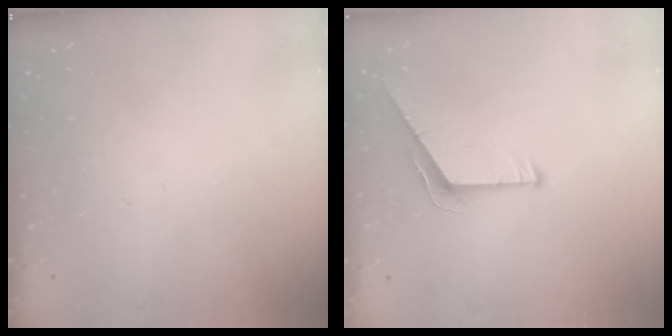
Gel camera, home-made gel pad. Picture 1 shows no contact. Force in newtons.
{"total": 6.2, "press": 6.2, "slide": 0.5}